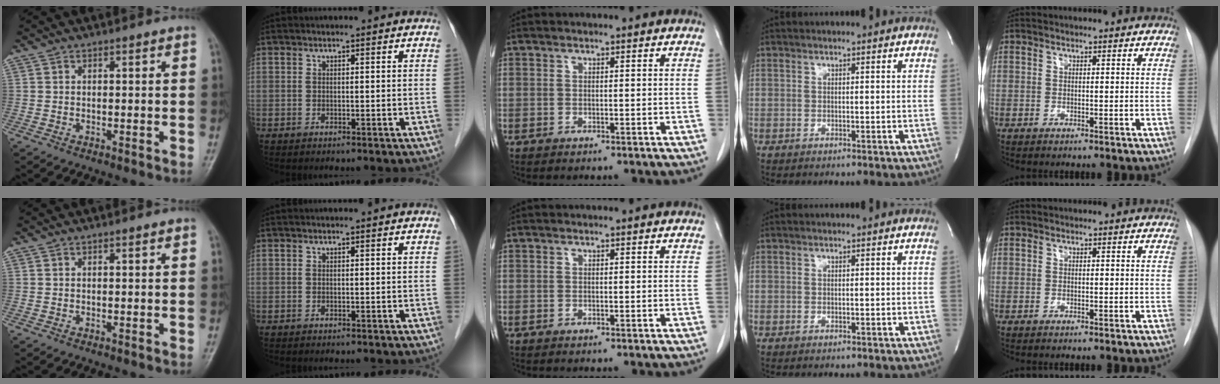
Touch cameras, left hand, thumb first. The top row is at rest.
{}